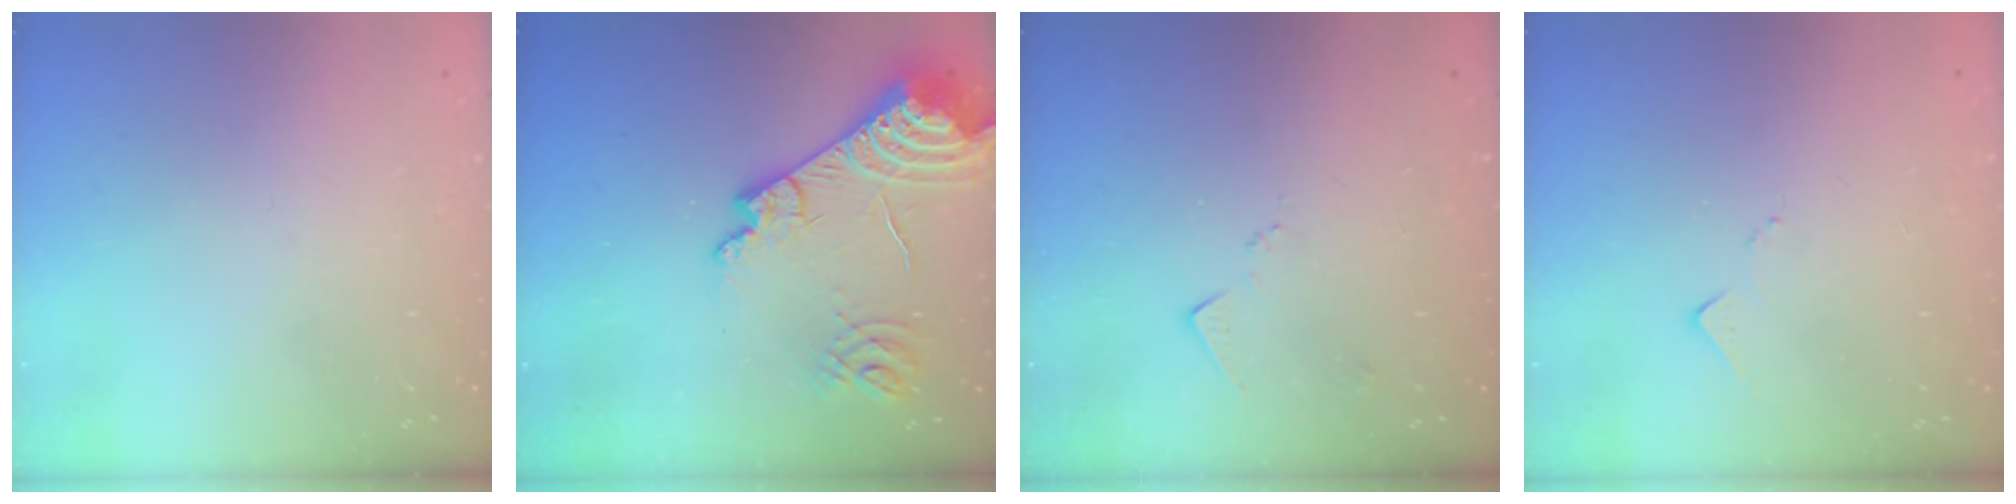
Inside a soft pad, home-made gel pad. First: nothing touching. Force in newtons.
{"total": 17.5, "press": 17.4, "slide": 2.1}
{"total": 5.4, "press": 5.3, "slide": 0.6}
{"total": 6.6, "press": 6.6, "slide": 0.2}